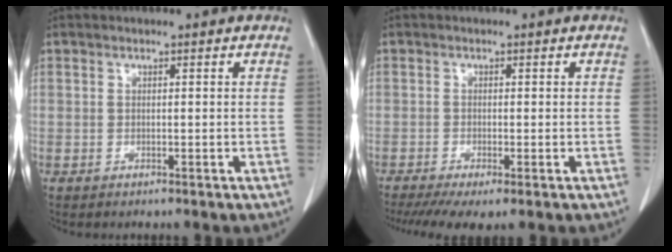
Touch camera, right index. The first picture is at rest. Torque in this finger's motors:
{"motor_torque": [0.45, -0.42, 0.49, 0.14]}